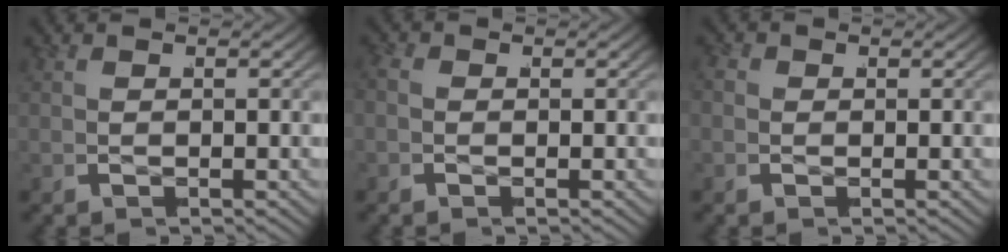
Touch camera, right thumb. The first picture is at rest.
{"total": 0.8, "force": [-0.3, 0.7, 0.2], "torque": [-0.009, -0.002, -0.011]}
{"total": 1.0, "force": [-0.1, 1.0, 0.2], "torque": [-0.007, -0.003, -0.005]}